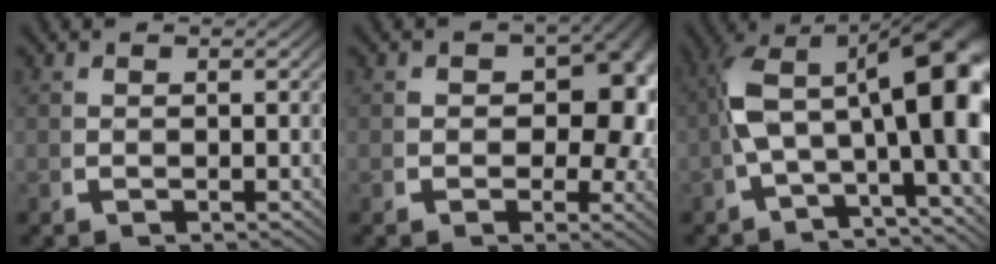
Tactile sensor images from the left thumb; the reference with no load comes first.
{"total": 8.0, "force": [0.0, 5.8, 5.5], "torque": [-0.080, -0.027, 0.003]}
{"total": 12.2, "force": [-1.3, 6.5, 10.2], "torque": [-0.174, -0.034, -0.012]}